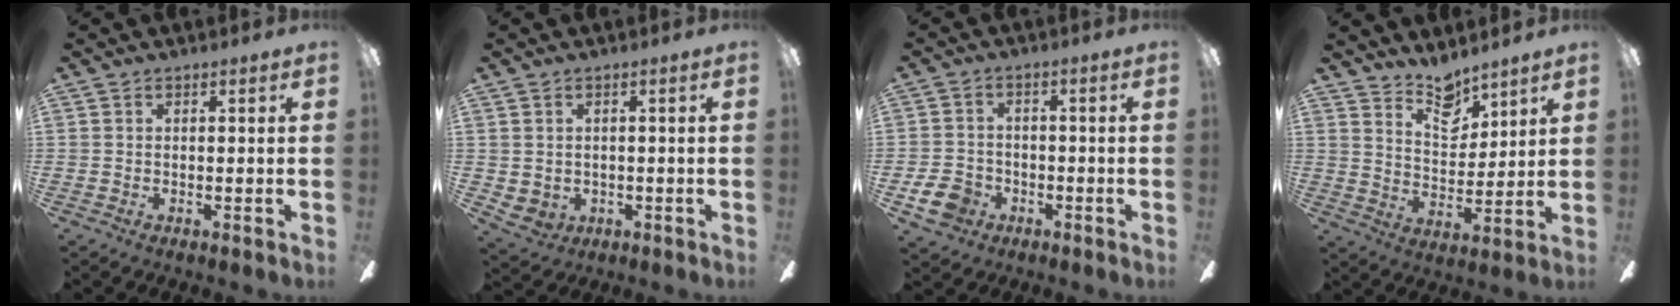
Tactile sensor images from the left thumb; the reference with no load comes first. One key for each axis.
{"total": 2.0, "fx": 1.3, "fy": 1.4, "fz": 0.1, "tx": -0.008, "ty": -0.009, "tz": 0.026}
{"total": 6.7, "fx": -3.2, "fy": 5.1, "fz": 3.0, "tx": -0.079, "ty": 0.018, "tz": -0.059}
{"total": 9.3, "fx": 8.0, "fy": 3.8, "fz": 2.9, "tx": -0.045, "ty": -0.050, "tz": 0.147}